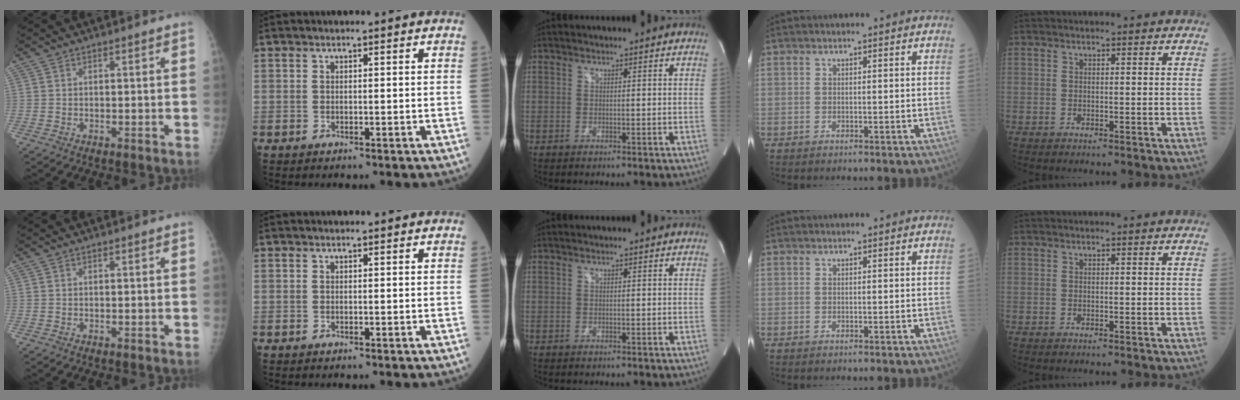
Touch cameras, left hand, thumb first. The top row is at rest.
{}